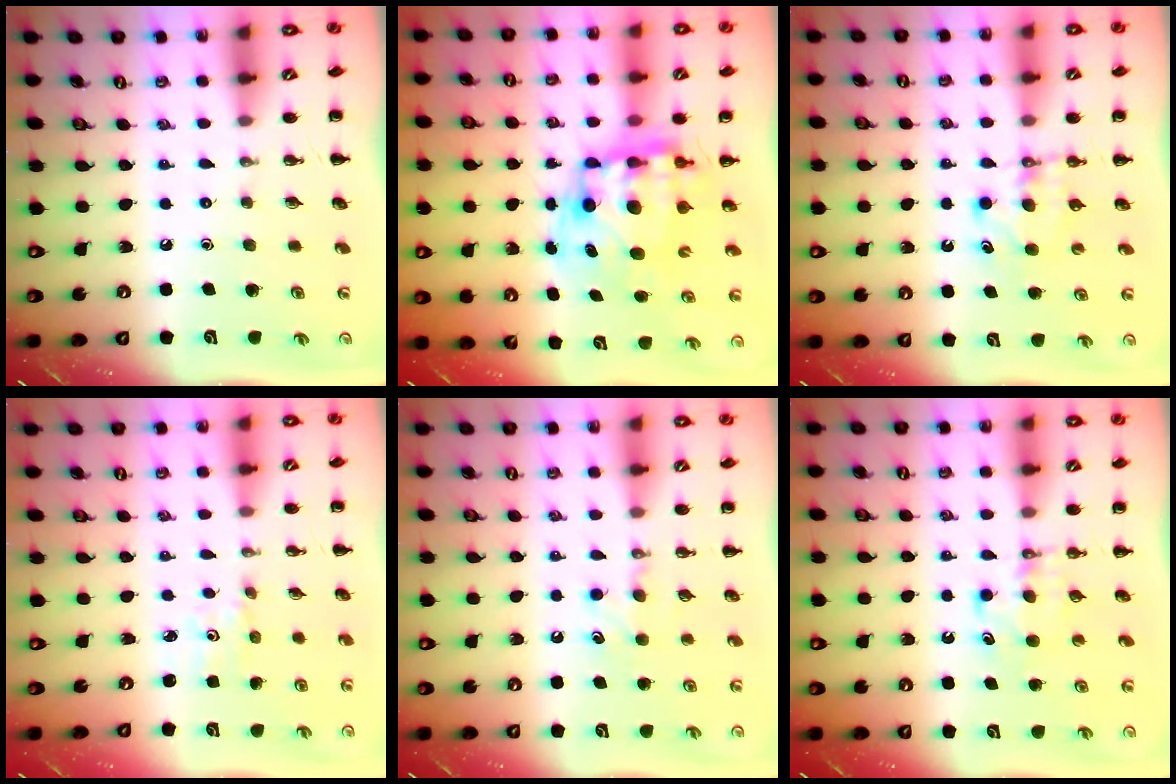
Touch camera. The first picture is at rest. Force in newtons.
{"total": 11.4, "press": 11.0, "slide": 2.9}
{"total": 5.2, "press": 5.1, "slide": 1.0}
{"total": 1.1, "press": 1.0, "slide": 0.3}
{"total": 6.1, "press": 5.9, "slide": 1.5}
{"total": 5.5, "press": 5.3, "slide": 1.2}